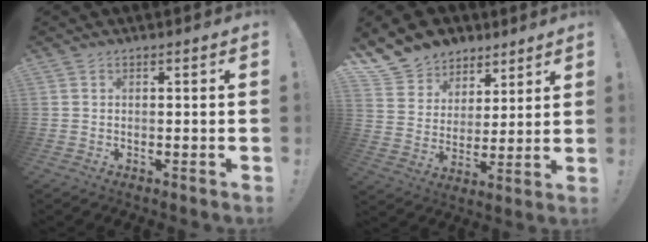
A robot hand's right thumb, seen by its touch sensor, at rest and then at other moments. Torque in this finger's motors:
{"motor_torque": [0.05, 0.26, 0.63, 0.62, 0.00]}